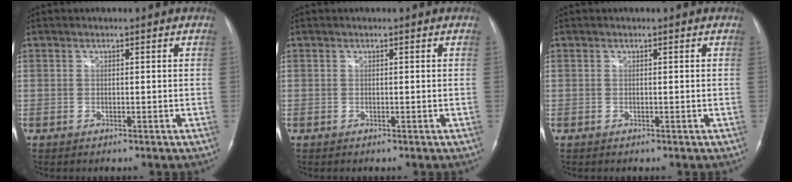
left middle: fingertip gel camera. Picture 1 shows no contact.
{"total": 0.0}
{"total": 0.0}